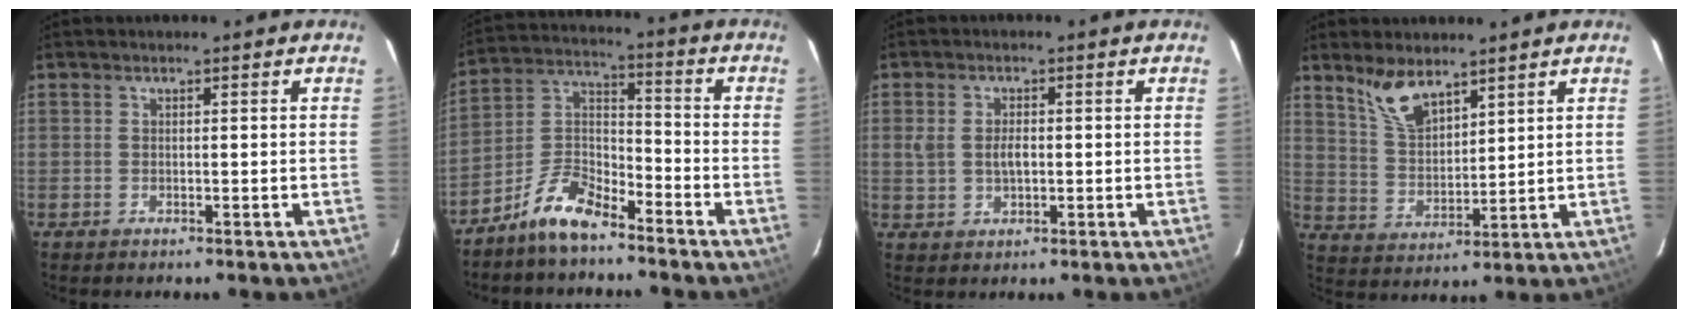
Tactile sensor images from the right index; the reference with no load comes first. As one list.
[{"total": 10.5, "force": [-8.0, 3.6, 5.8], "torque": [-0.133, 0.037, -0.159]}, {"total": 4.1, "force": [0.1, 2.7, 3.2], "torque": [-0.061, 0.004, 0.006]}, {"total": 7.8, "force": [5.8, 3.0, 4.3], "torque": [-0.081, 0.003, 0.124]}]